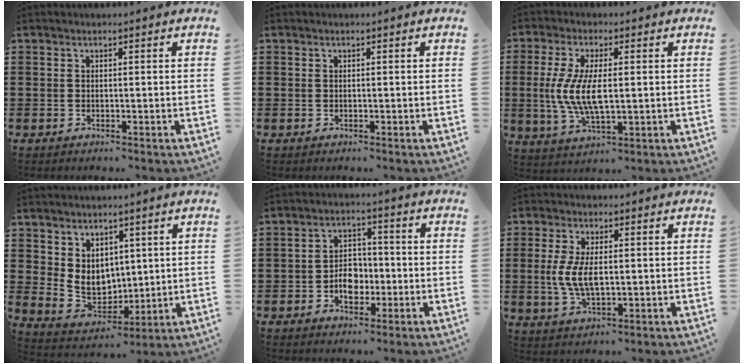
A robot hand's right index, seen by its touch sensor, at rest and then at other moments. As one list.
[{"total": 0.0}, {"total": 8.3, "force": [0.0, 3.0, 7.8], "torque": [-0.177, -0.006, -0.008]}, {"total": 6.2, "force": [2.0, 5.1, 2.8], "torque": [-0.064, -0.008, 0.039]}, {"total": 4.9, "force": [-1.6, 3.6, 2.9], "torque": [-0.041, 0.001, -0.032]}, {"total": 6.1, "force": [0.1, 2.5, 5.5], "torque": [-0.126, -0.003, -0.005]}]